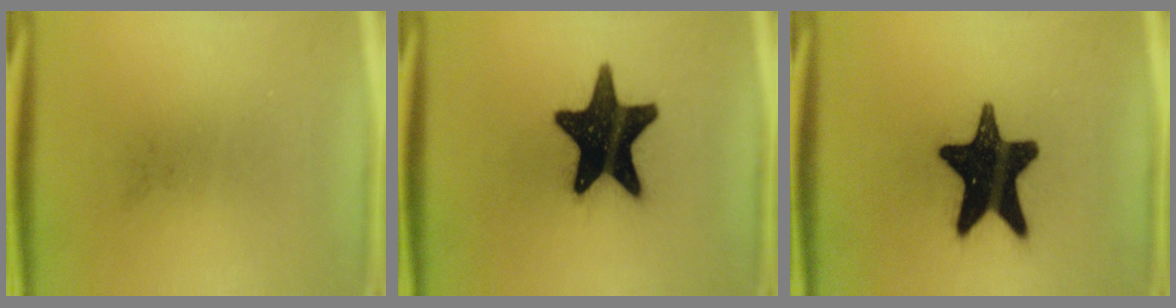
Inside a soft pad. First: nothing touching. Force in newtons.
{"total": 19.5}
{"total": 18.0}